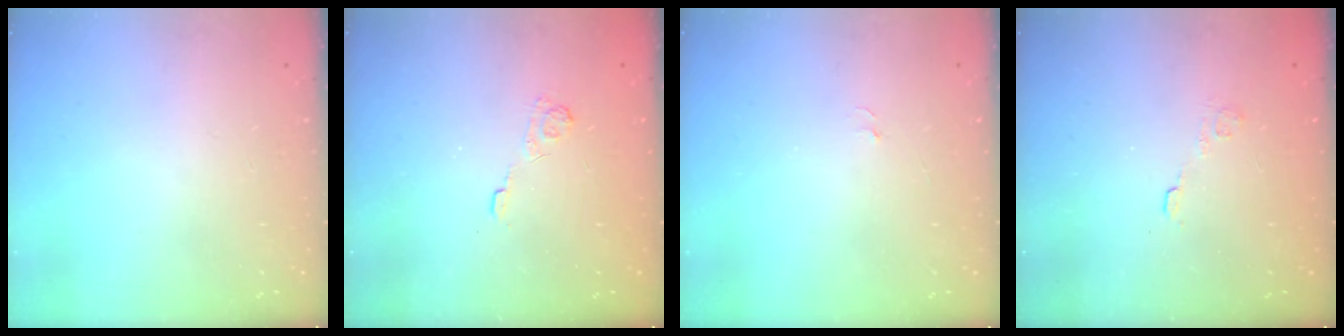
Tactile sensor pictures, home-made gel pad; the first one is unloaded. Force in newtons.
{"total": 3.6, "press": 3.2, "slide": 1.6}
{"total": 2.8, "press": 2.8, "slide": 0.3}
{"total": 2.4, "press": 2.1, "slide": 1.3}